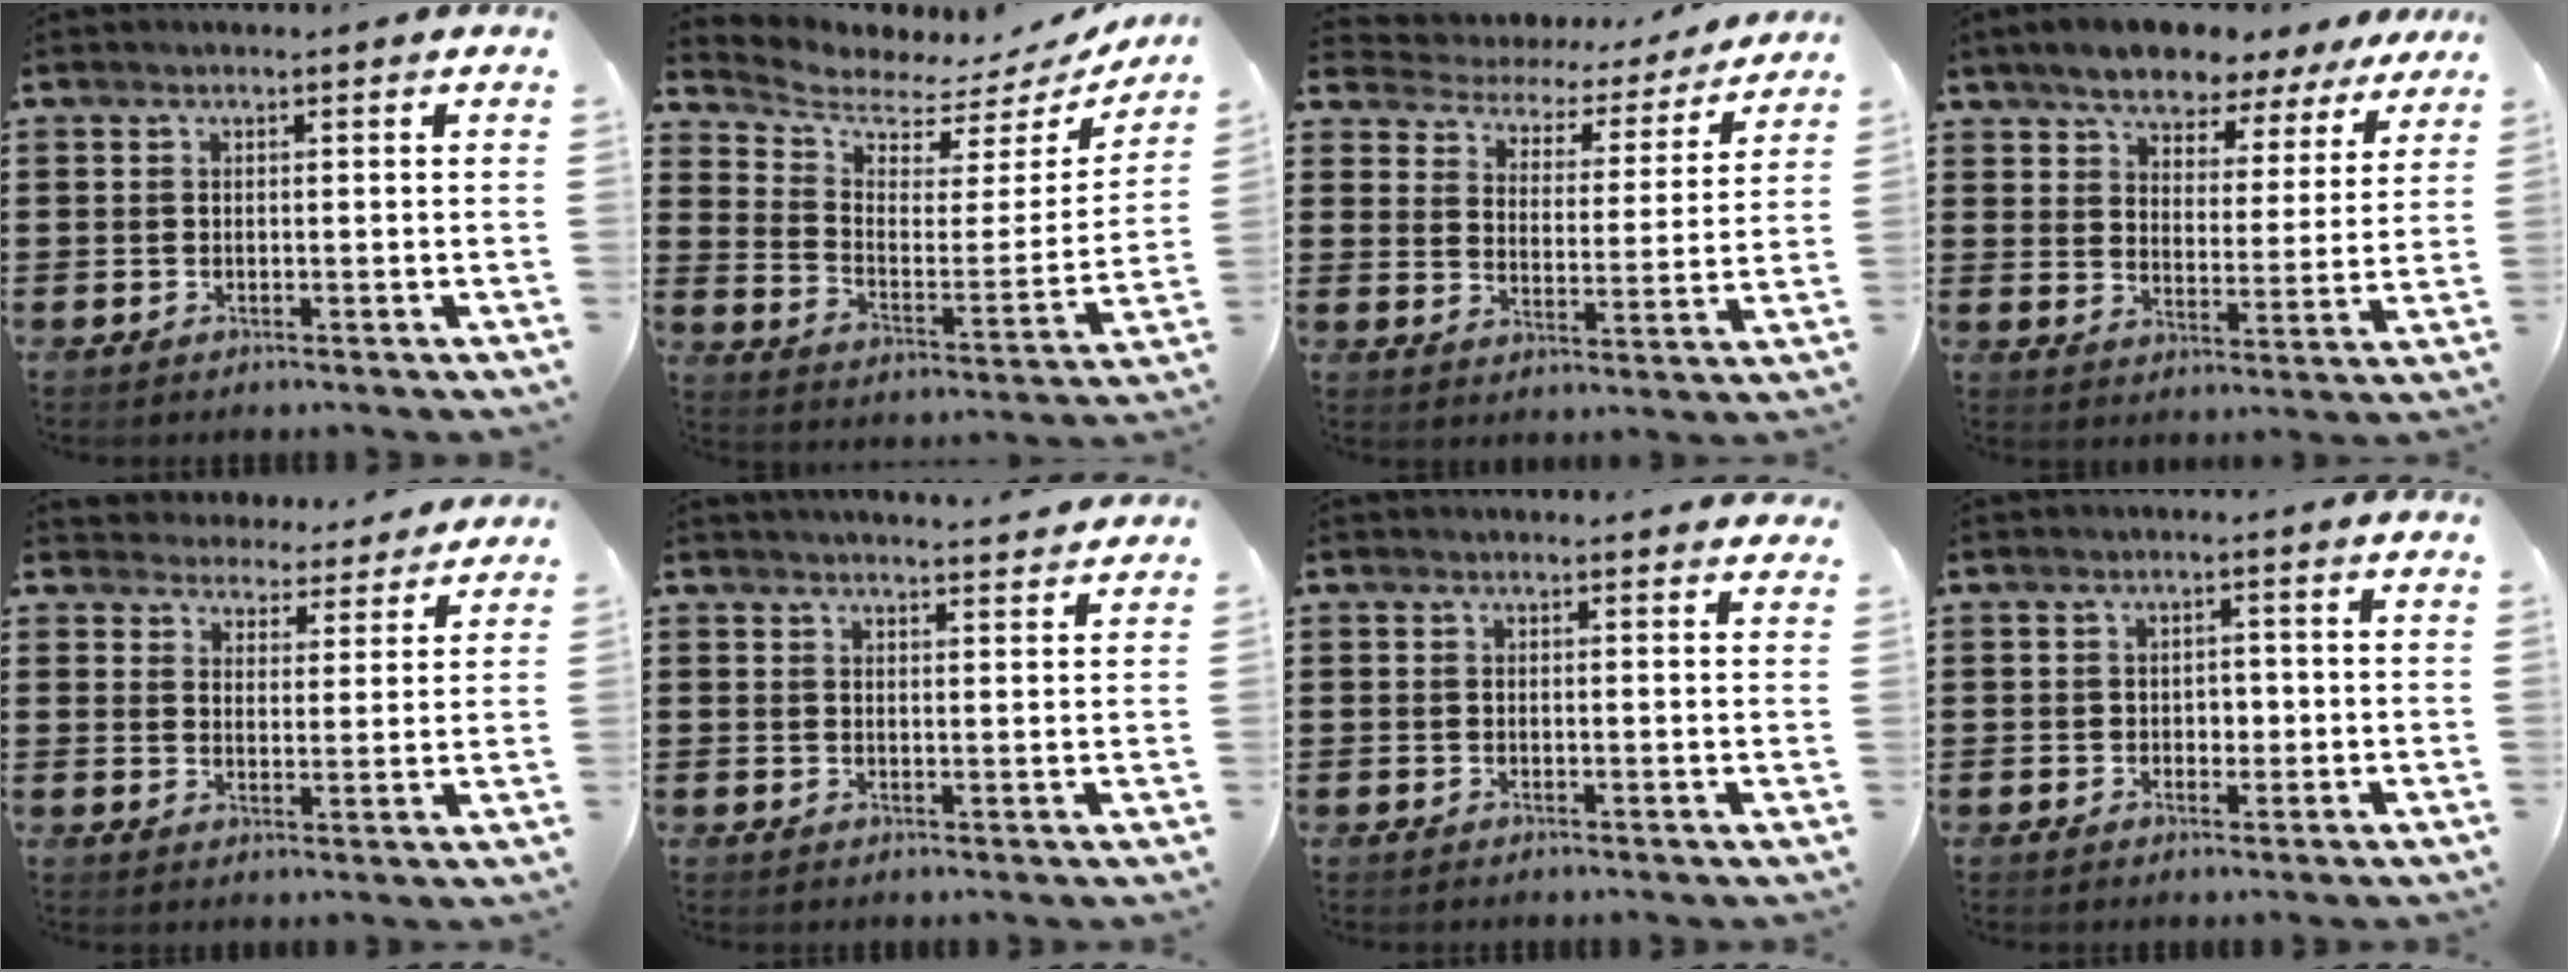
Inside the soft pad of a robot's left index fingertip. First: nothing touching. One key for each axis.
{"total": 4.9, "fx": 4.5, "fy": 1.6, "fz": 1.3, "tx": -0.056, "ty": -0.036, "tz": 0.074}
{"total": 2.8, "fx": 2.6, "fy": 0.8, "fz": 0.0, "tx": -0.024, "ty": -0.026, "tz": 0.034}
{"total": 6.6, "fx": 6.3, "fy": 1.5, "fz": 1.6, "tx": -0.063, "ty": -0.025, "tz": 0.111}
{"total": 4.3, "fx": 4.3, "fy": 0.4, "fz": -0.3, "tx": -0.017, "ty": -0.027, "tz": 0.074}
{"total": 2.8, "fx": 2.8, "fy": -0.3, "fz": 0.2, "tx": -0.010, "ty": -0.012, "tz": 0.051}
{"total": 1.1, "fx": 1.1, "fy": 0.1, "fz": 0.3, "tx": 0.000, "ty": -0.003, "tz": 0.019}
{"total": 1.7, "fx": 0.0, "fy": 1.3, "fz": 1.1, "tx": -0.023, "ty": 0.006, "tz": -0.002}